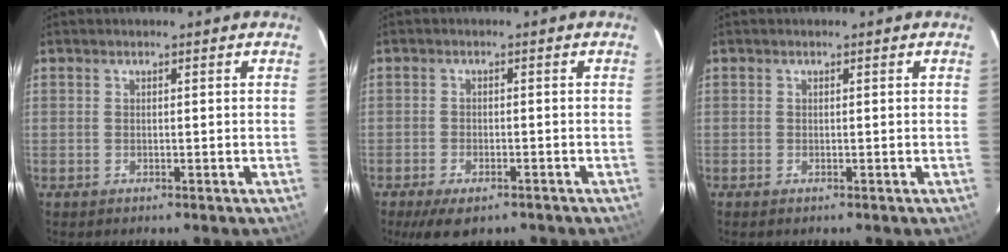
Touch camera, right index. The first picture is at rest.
{"total": 7.4, "force": [-5.3, 2.9, 4.3], "torque": [-0.096, -0.023, -0.084]}
{"total": 0.0}